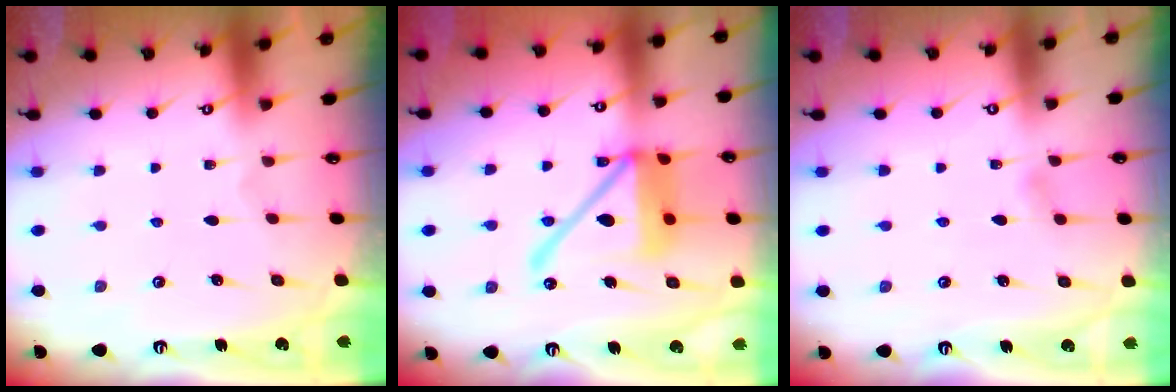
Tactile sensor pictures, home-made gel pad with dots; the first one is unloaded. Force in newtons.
{"total": 17.5, "press": 17.4, "slide": 2.1}
{"total": 4.6, "press": 4.6, "slide": 0.5}